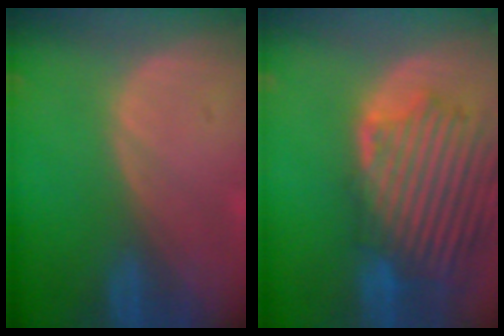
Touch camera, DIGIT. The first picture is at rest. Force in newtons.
{"total": 13.3, "press": 11.6, "slide": 6.4}